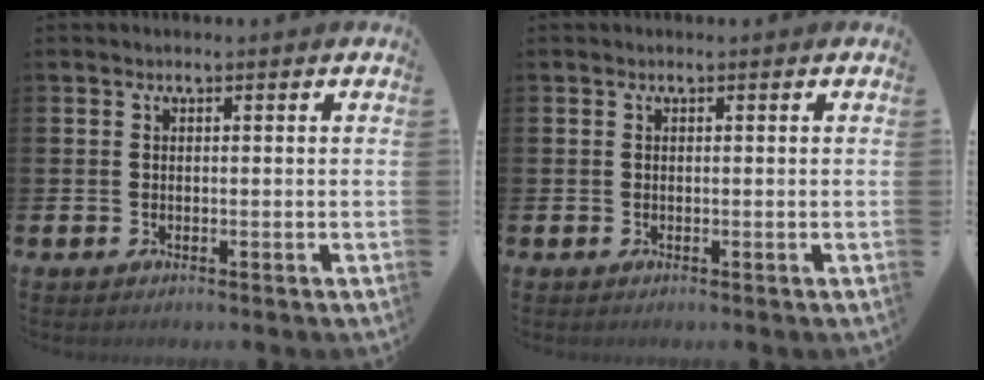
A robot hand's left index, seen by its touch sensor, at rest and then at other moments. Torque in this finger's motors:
{"motor_torque": [0.00, 0.00, 0.00, 0.01]}